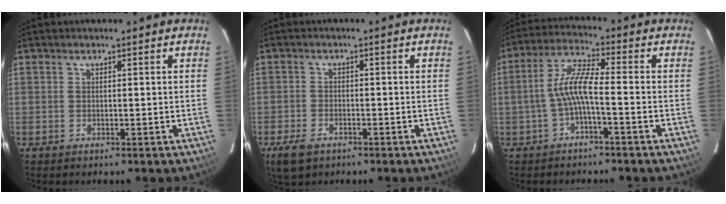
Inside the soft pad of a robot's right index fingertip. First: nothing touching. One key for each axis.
{"total": 6.5, "fx": -4.2, "fy": 3.6, "fz": 3.4, "tx": -0.094, "ty": -0.013, "tz": -0.074}
{"total": 5.5, "fx": -2.0, "fy": 0.4, "fz": 5.1, "tx": -0.120, "ty": 0.013, "tz": -0.037}